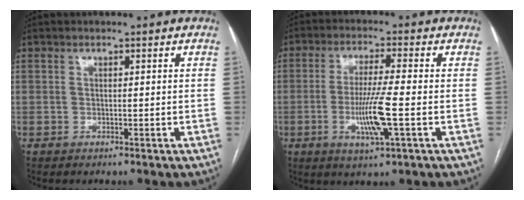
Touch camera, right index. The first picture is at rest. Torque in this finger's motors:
{"motor_torque": [0.73, 0.43, 0.26, 0.14]}